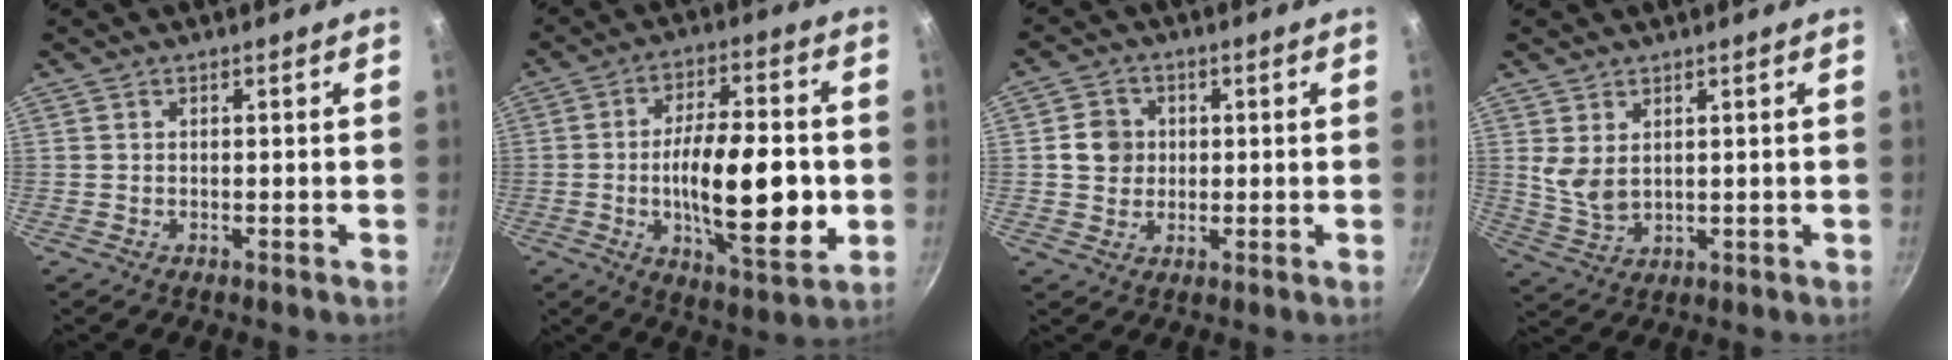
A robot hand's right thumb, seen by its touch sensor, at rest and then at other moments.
{"total": 19.4, "force": [-2.4, 7.1, 17.9], "torque": [-0.266, 0.004, -0.037]}
{"total": 5.4, "force": [0.5, 5.0, 2.0], "torque": [-0.005, 0.007, 0.002]}
{"total": 5.0, "force": [1.9, 2.9, 3.5], "torque": [-0.063, -0.024, 0.047]}